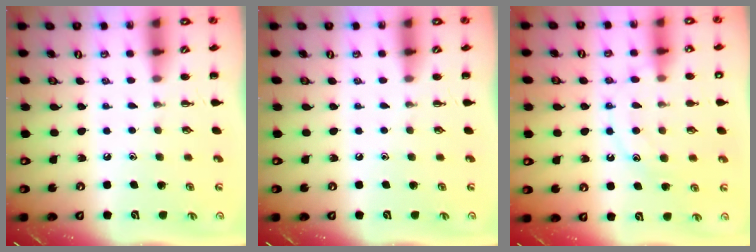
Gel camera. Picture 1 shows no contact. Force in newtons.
{"total": 0.0}
{"total": 12.2, "press": 12.1, "slide": 0.8}